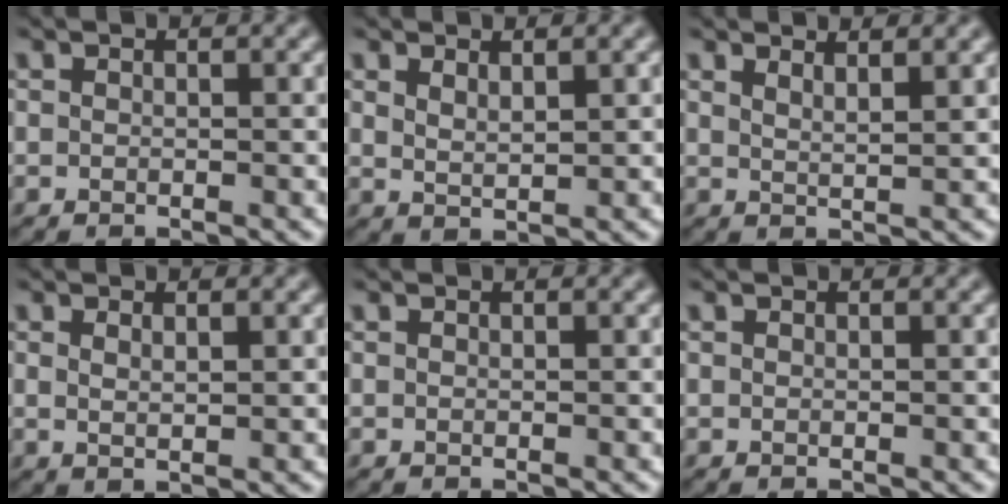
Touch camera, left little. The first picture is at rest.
{"total": 1.5, "force": [1.0, 0.4, 1.0], "torque": [-0.025, -0.003, 0.021]}
{"total": 1.9, "force": [1.6, 0.2, 1.1], "torque": [-0.013, 0.005, 0.025]}
{"total": 1.2, "force": [0.5, 0.3, 1.0], "torque": [-0.023, -0.002, 0.012]}
{"total": 0.0}
{"total": 0.0}